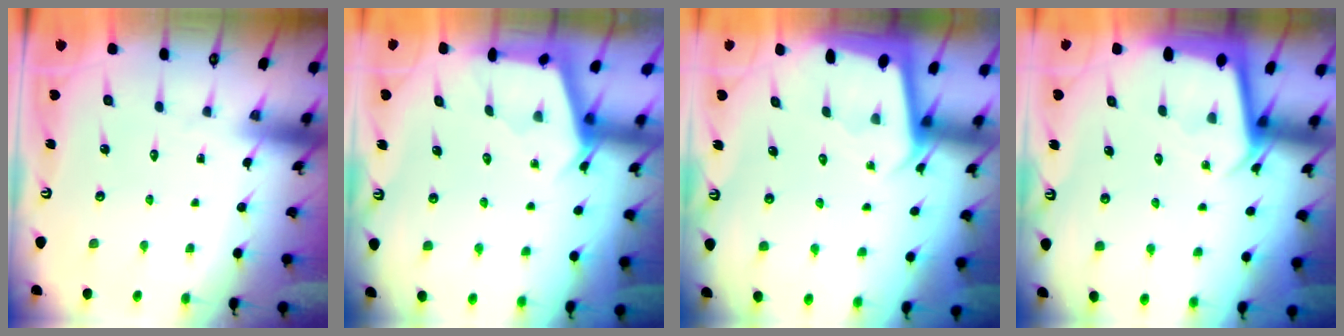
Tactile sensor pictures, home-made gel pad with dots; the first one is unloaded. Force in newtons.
{"total": 2.7, "press": 2.7, "slide": 0.3}
{"total": 1.8, "press": 1.8, "slide": 0.1}
{"total": 2.3, "press": 2.3, "slide": 0.1}